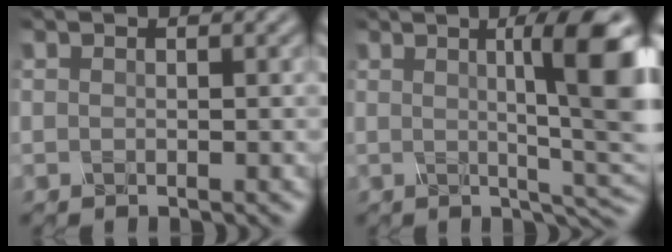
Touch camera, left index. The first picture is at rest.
{"total": 9.6, "force": [1.3, 2.0, 9.3], "torque": [-0.100, 0.007, 0.022]}